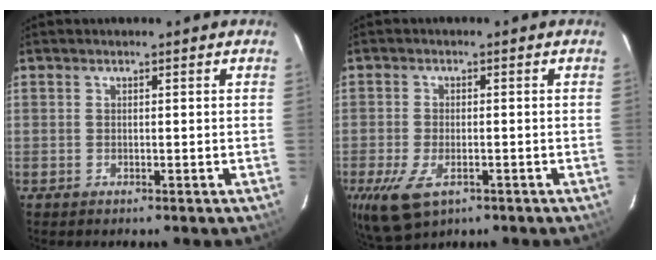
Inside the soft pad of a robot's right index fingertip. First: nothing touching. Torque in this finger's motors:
{"motor_torque": [0.82, -0.69, 0.46, 0.11]}